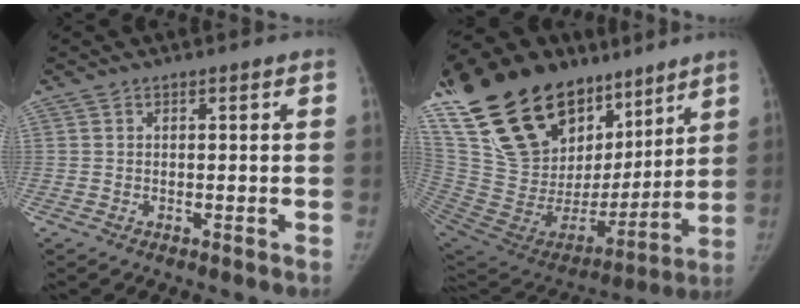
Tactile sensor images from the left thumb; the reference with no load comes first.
{"total": 36.1, "force": [22.0, 19.3, 21.2], "torque": [-0.359, -0.021, 0.389]}